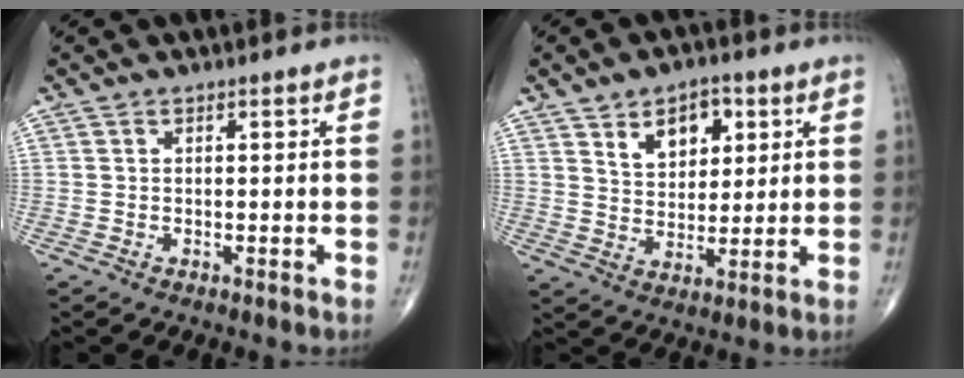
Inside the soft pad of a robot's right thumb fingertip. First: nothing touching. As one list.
[{"total": 9.1, "force": [4.2, 5.7, 5.8], "torque": [-0.056, -0.021, 0.069]}]